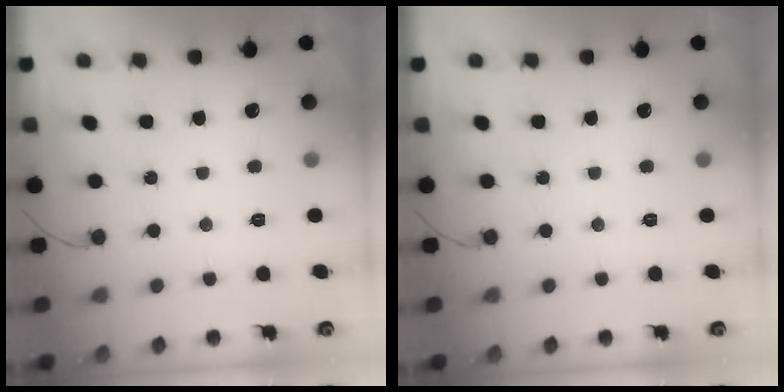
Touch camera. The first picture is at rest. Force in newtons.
{"total": 0.0}